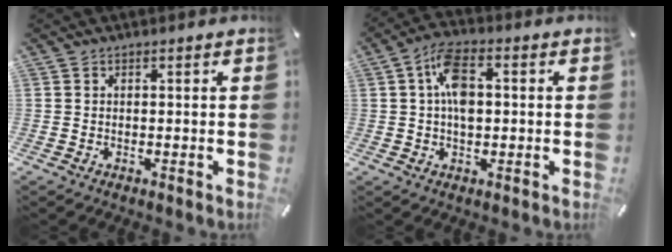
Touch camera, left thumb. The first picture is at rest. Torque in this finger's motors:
{"motor_torque": [0.77, 1.65, 0.75, -0.87, 0.36]}